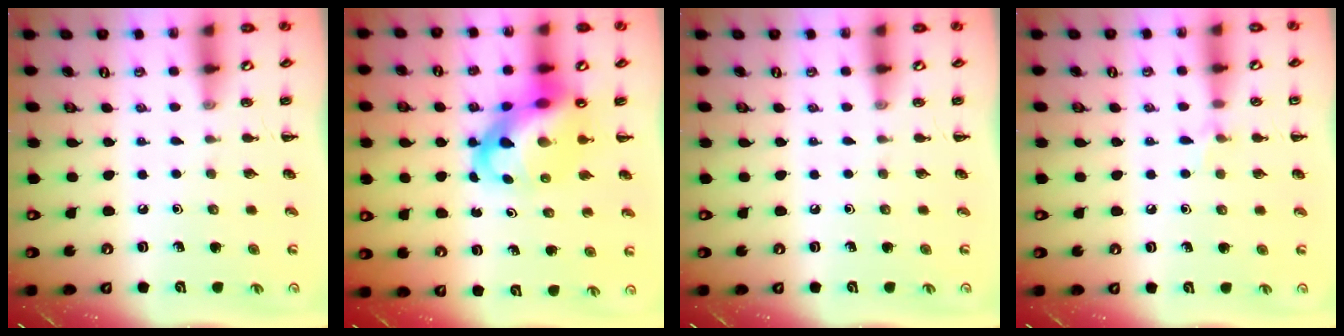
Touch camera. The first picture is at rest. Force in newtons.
{"total": 13.3, "press": 12.8, "slide": 3.8}
{"total": 0.0}
{"total": 4.9, "press": 4.6, "slide": 1.7}